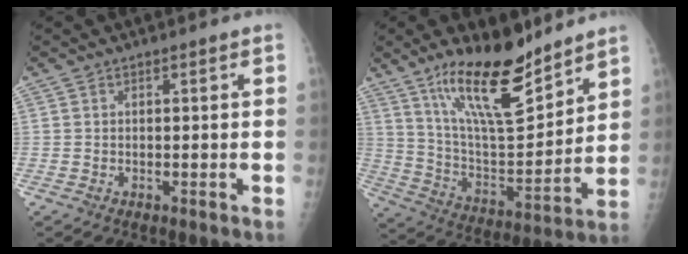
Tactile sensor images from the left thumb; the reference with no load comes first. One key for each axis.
{"total": 19.0, "fx": 13.5, "fy": 5.6, "fz": 12.2, "tx": -0.173, "ty": -0.087, "tz": 0.243}